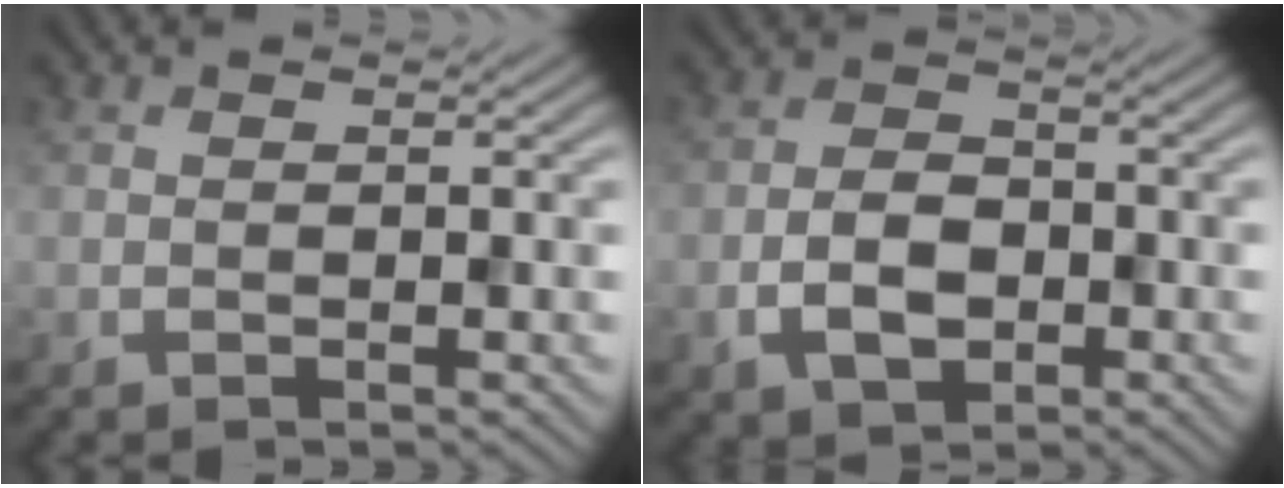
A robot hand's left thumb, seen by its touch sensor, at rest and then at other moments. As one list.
[{"total": 5.1, "force": [-1.9, 3.2, 3.5], "torque": [-0.067, 0.002, -0.040]}]